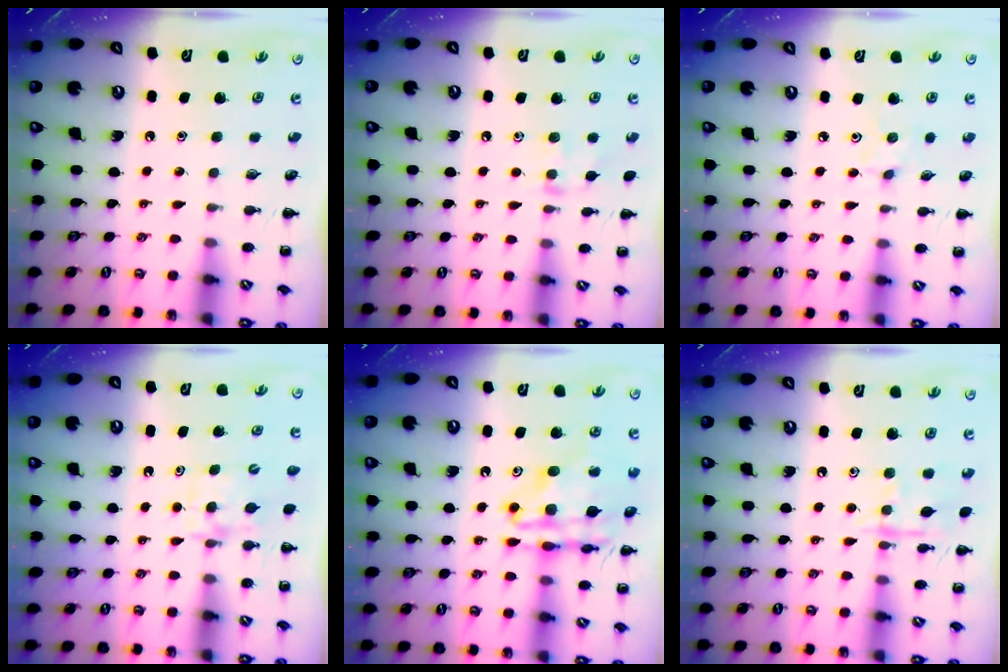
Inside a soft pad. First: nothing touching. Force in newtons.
{"total": 7.4, "press": 7.1, "slide": 2.0}
{"total": 2.5, "press": 2.4, "slide": 0.9}
{"total": 5.3, "press": 5.0, "slide": 1.7}
{"total": 16.8, "press": 16.7, "slide": 2.0}
{"total": 9.7, "press": 9.7, "slide": 0.7}